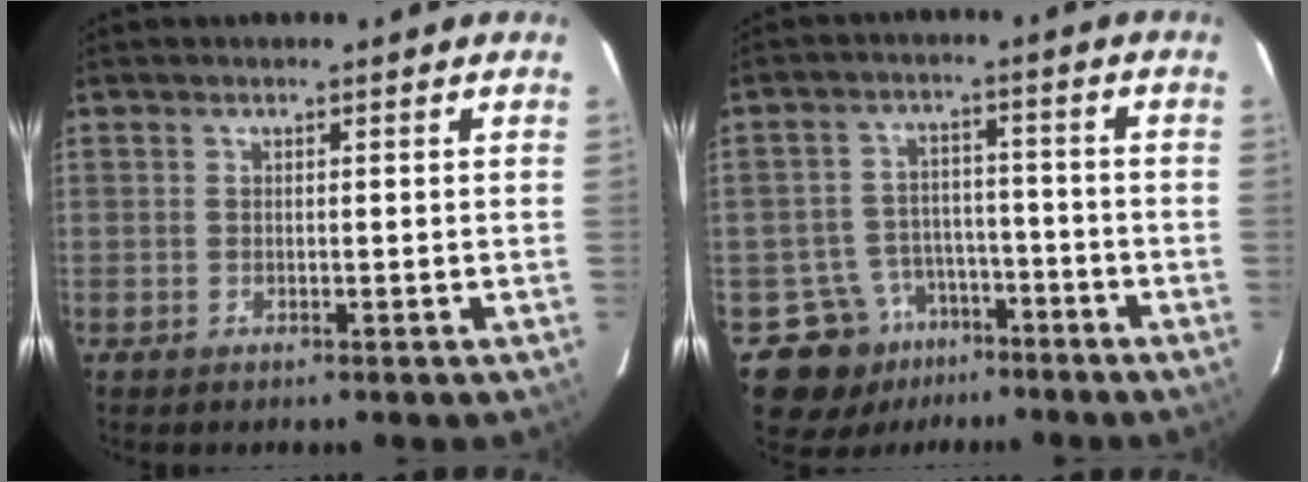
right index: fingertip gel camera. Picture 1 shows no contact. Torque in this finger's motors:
{"motor_torque": [-0.19, -0.10, -0.38, -0.19]}